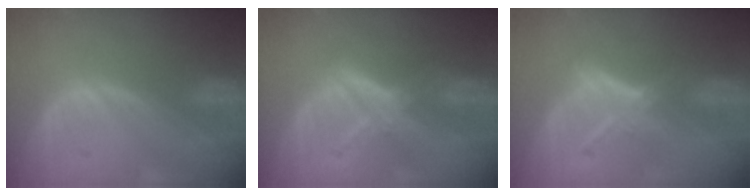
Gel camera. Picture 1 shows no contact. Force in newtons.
{"total": 5.7, "press": 5.4, "slide": 1.7}
{"total": 5.8, "press": 5.2, "slide": 2.5}